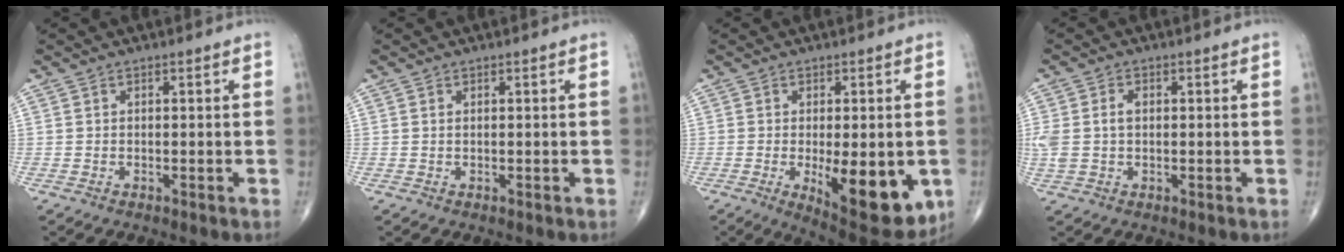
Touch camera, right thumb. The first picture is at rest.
{"total": 0.0}
{"total": 16.0, "force": [-3.7, 6.4, 14.1], "torque": [-0.167, -0.021, -0.034]}
{"total": 4.8, "force": [0.3, 3.2, 3.6], "torque": [-0.095, 0.017, 0.010]}